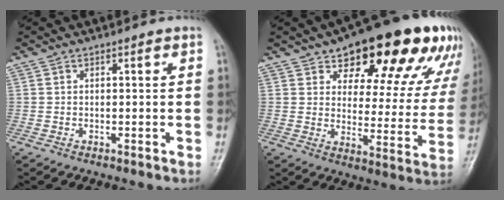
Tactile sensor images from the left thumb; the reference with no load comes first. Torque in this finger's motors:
{"motor_torque": [1.31, 1.40, 1.43, -1.34, 0.18]}